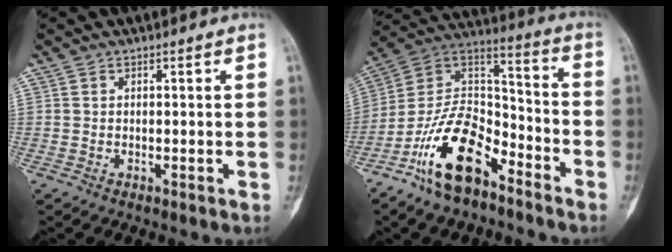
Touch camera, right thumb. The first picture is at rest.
{"total": 17.7, "force": [-10.6, 8.7, 11.1], "torque": [-0.188, 0.086, -0.201]}